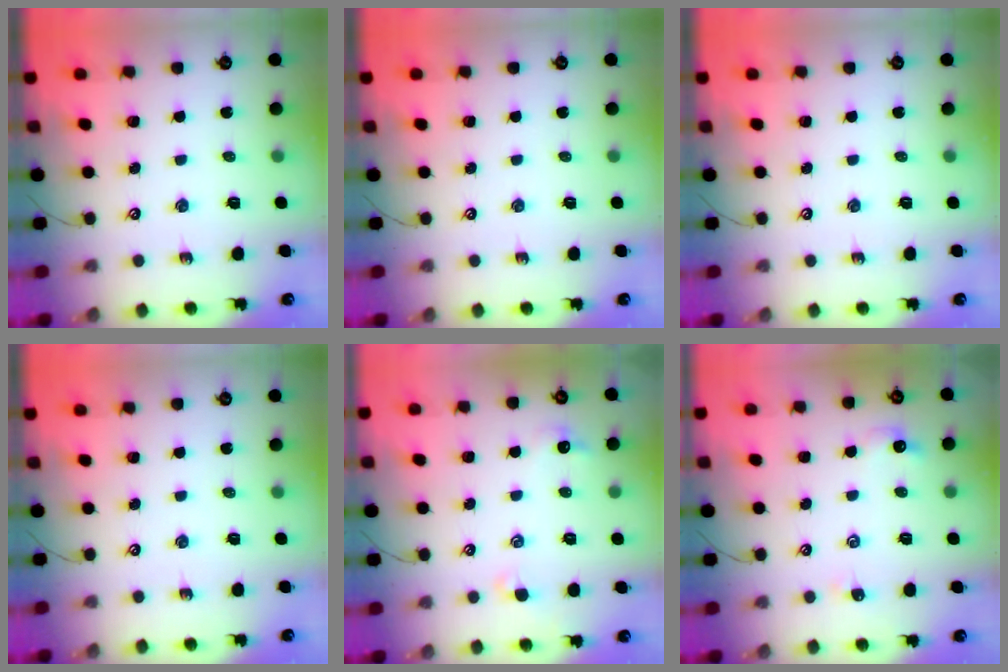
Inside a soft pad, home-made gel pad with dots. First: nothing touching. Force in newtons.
{"total": 0.0}
{"total": 0.0}
{"total": 0.0}
{"total": 1.0, "press": 0.8, "slide": 0.6}
{"total": 1.9, "press": 1.8, "slide": 0.6}